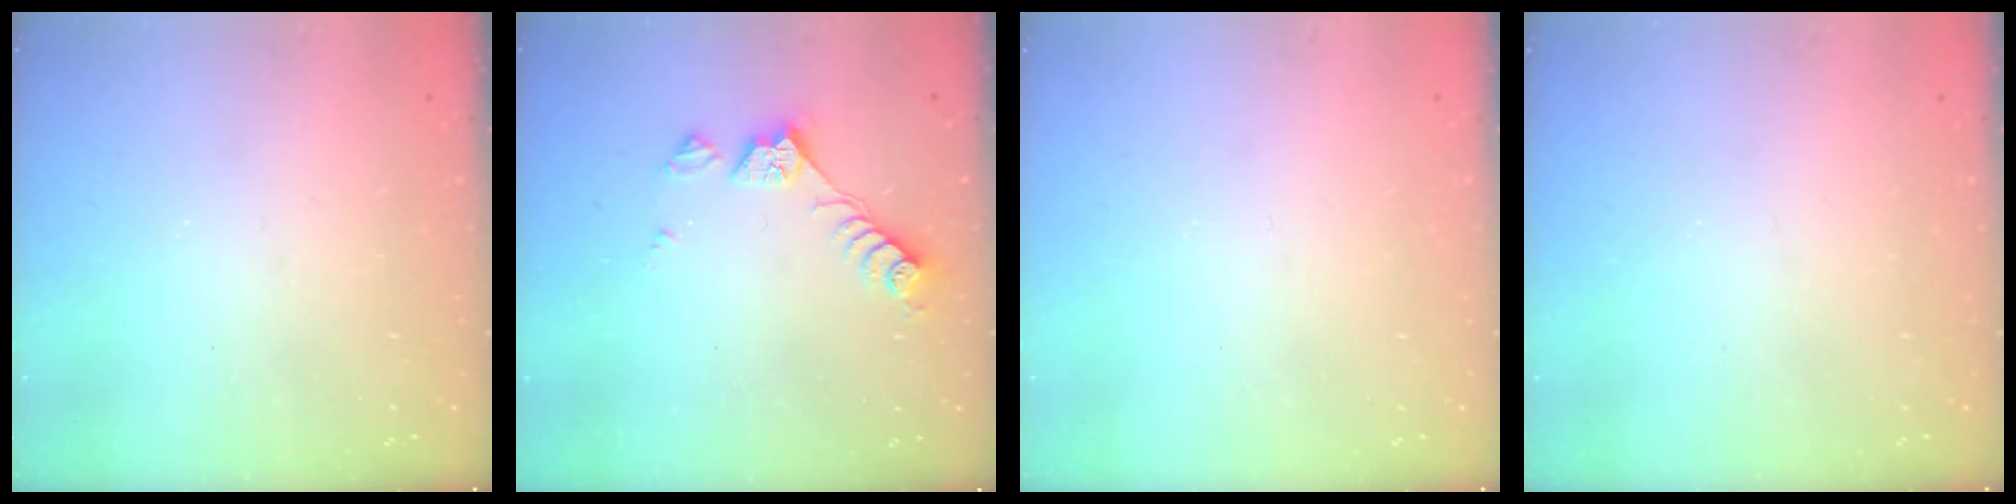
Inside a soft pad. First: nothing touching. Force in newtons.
{"total": 8.5, "press": 8.5, "slide": 0.5}
{"total": 0.5, "press": 0.5, "slide": 0.1}
{"total": 0.0}